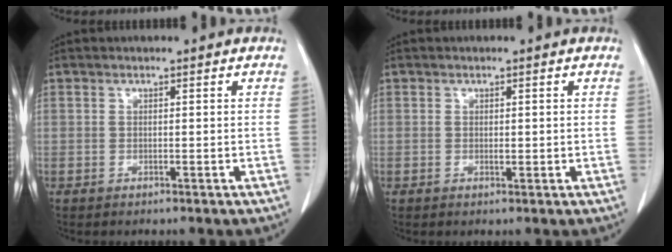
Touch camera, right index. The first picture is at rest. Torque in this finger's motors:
{"motor_torque": [-0.66, 0.79, -0.20, -0.01]}